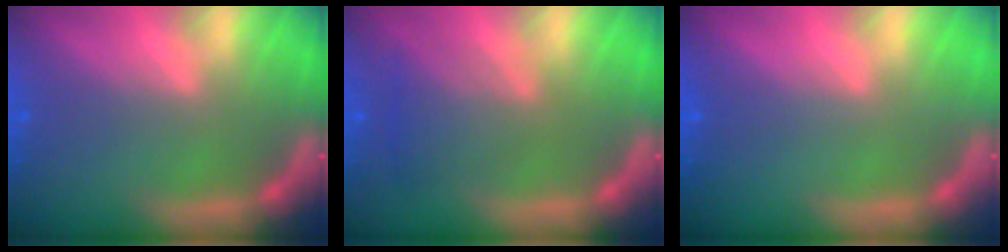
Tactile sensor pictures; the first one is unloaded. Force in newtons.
{"total": 4.0}
{"total": 0.0}